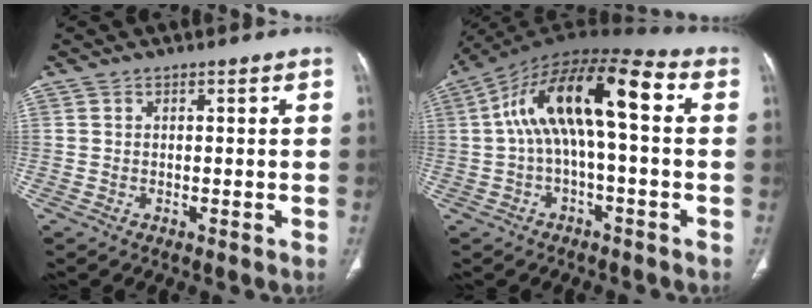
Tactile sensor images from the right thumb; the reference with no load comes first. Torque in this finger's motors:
{"motor_torque": [0.61, 0.63, 1.54, -0.39, 0.35]}